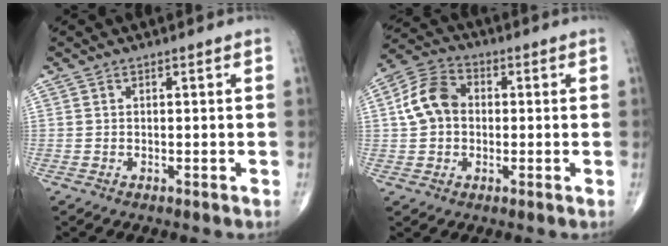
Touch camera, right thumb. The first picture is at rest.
{"total": 9.0, "force": [0.5, 6.9, 5.7], "torque": [-0.099, 0.026, 0.000]}